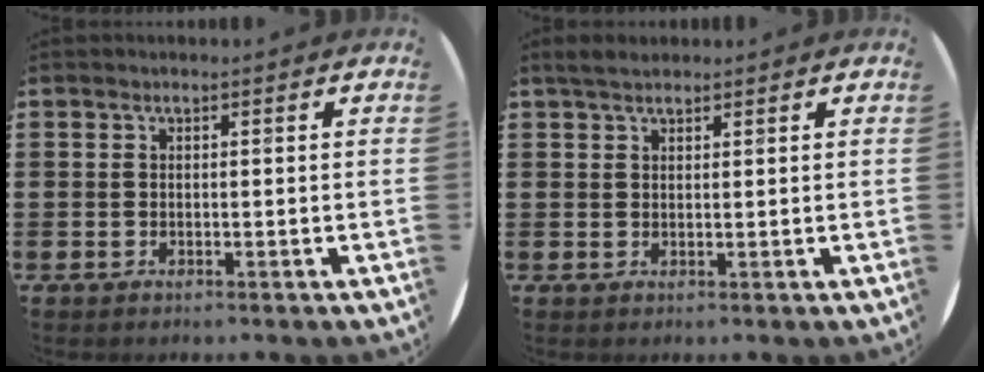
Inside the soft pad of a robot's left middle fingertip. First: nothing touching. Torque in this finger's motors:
{"motor_torque": [0.48, -0.44, 0.01, 0.01]}